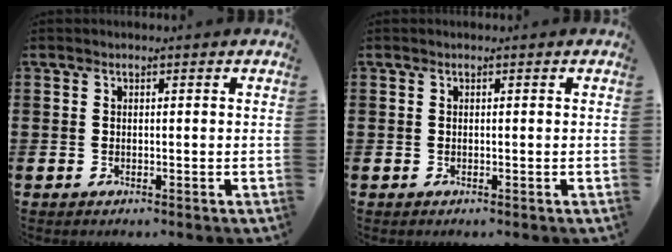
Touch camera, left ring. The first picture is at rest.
{"total": 0.0}